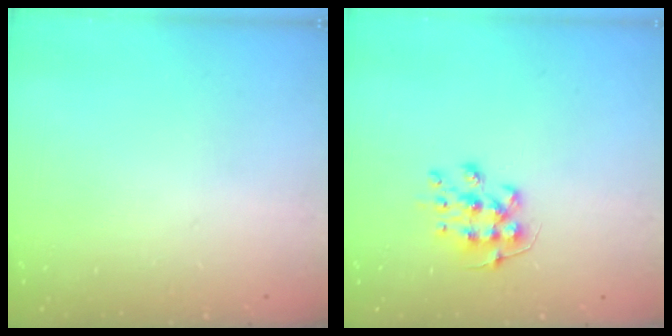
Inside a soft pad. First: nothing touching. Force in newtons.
{"total": 8.0, "press": 8.0, "slide": 0.3}